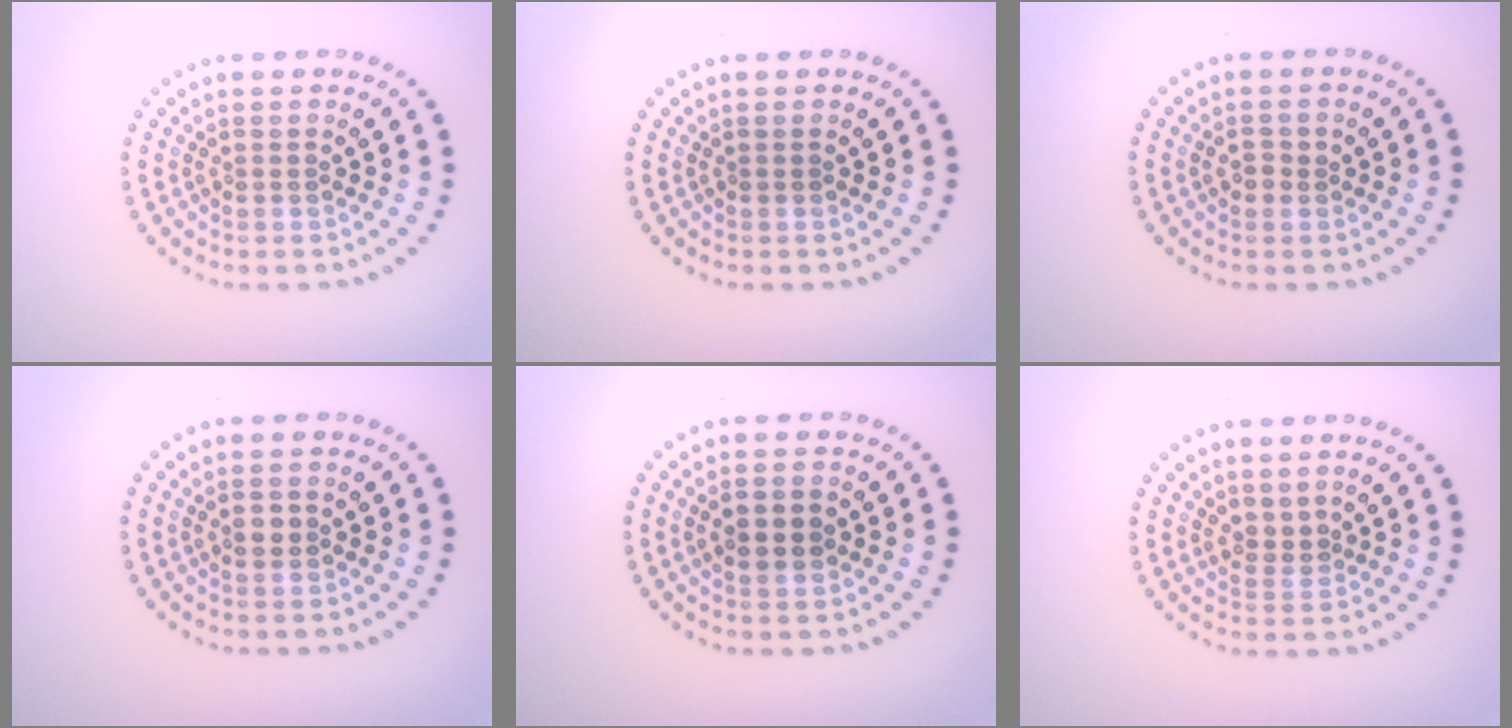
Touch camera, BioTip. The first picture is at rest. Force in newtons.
{"total": 0.0}
{"total": 1.3, "press": 1.3, "slide": 0.4}
{"total": 1.4, "press": 1.4, "slide": 0.2}
{"total": 2.7, "press": 2.7, "slide": 0.2}
{"total": 1.5, "press": 1.2, "slide": 0.9}